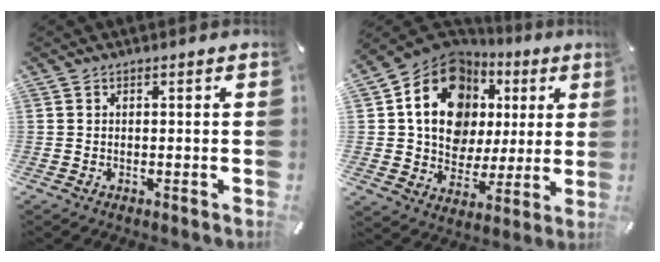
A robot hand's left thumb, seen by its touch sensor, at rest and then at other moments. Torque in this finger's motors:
{"motor_torque": [2.48, 2.53, 1.56, -1.21, 0.59]}